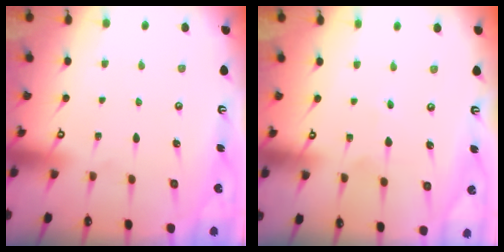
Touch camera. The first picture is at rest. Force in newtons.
{"total": 2.2, "press": 2.0, "slide": 0.8}